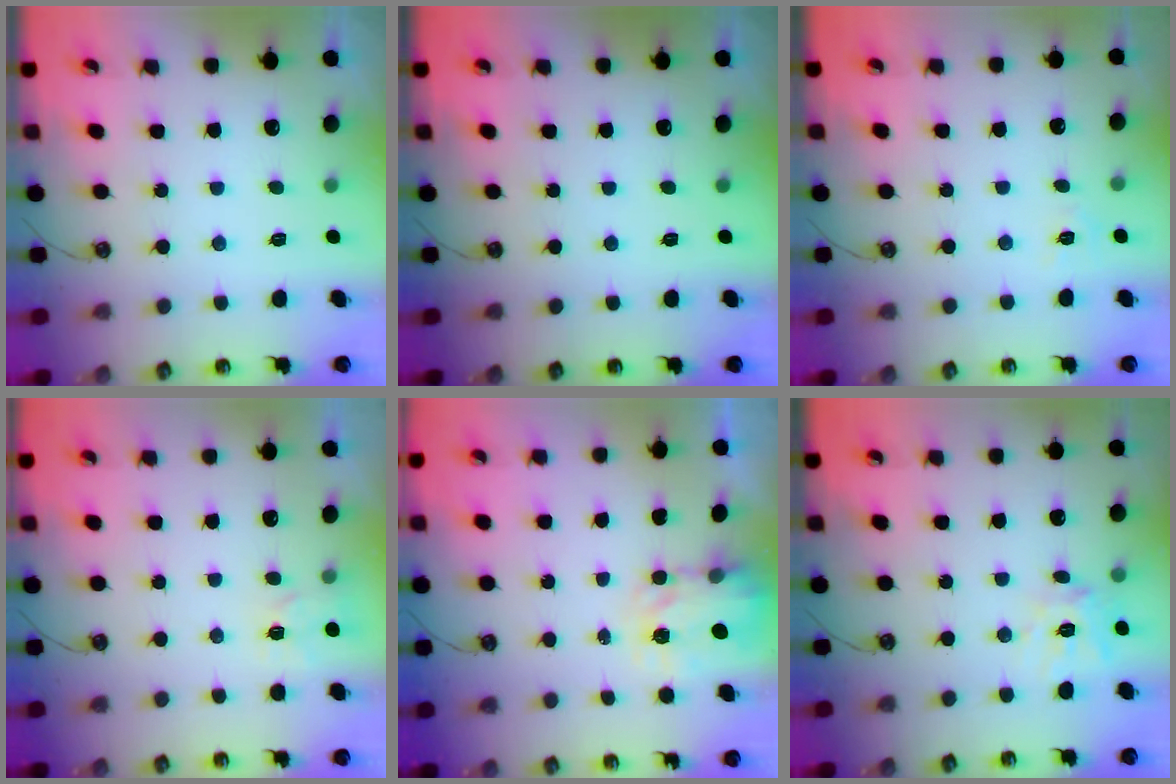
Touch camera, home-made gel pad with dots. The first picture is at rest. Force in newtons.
{"total": 0.0}
{"total": 5.8, "press": 5.7, "slide": 0.6}
{"total": 4.2, "press": 4.2, "slide": 0.6}
{"total": 3.6, "press": 3.5, "slide": 0.5}
{"total": 11.4, "press": 11.3, "slide": 0.9}